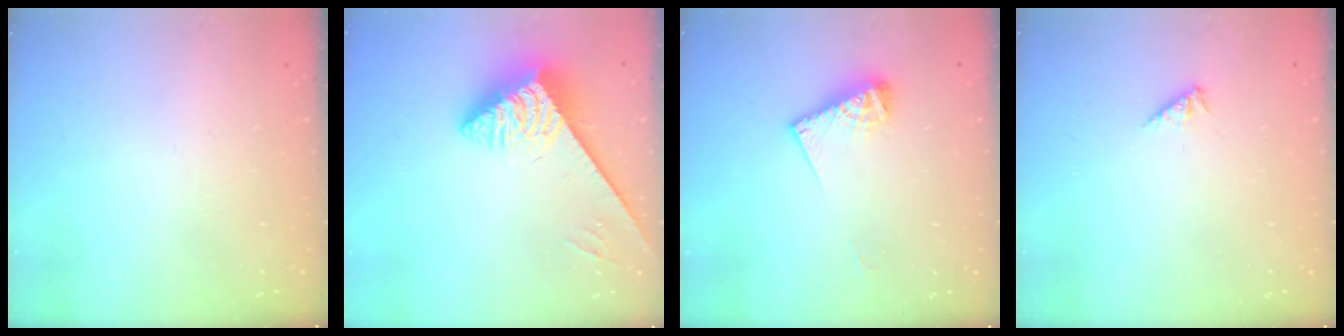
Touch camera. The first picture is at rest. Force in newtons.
{"total": 3.9, "press": 3.9, "slide": 0.8}
{"total": 9.6, "press": 9.5, "slide": 1.3}
{"total": 1.9, "press": 1.9, "slide": 0.3}